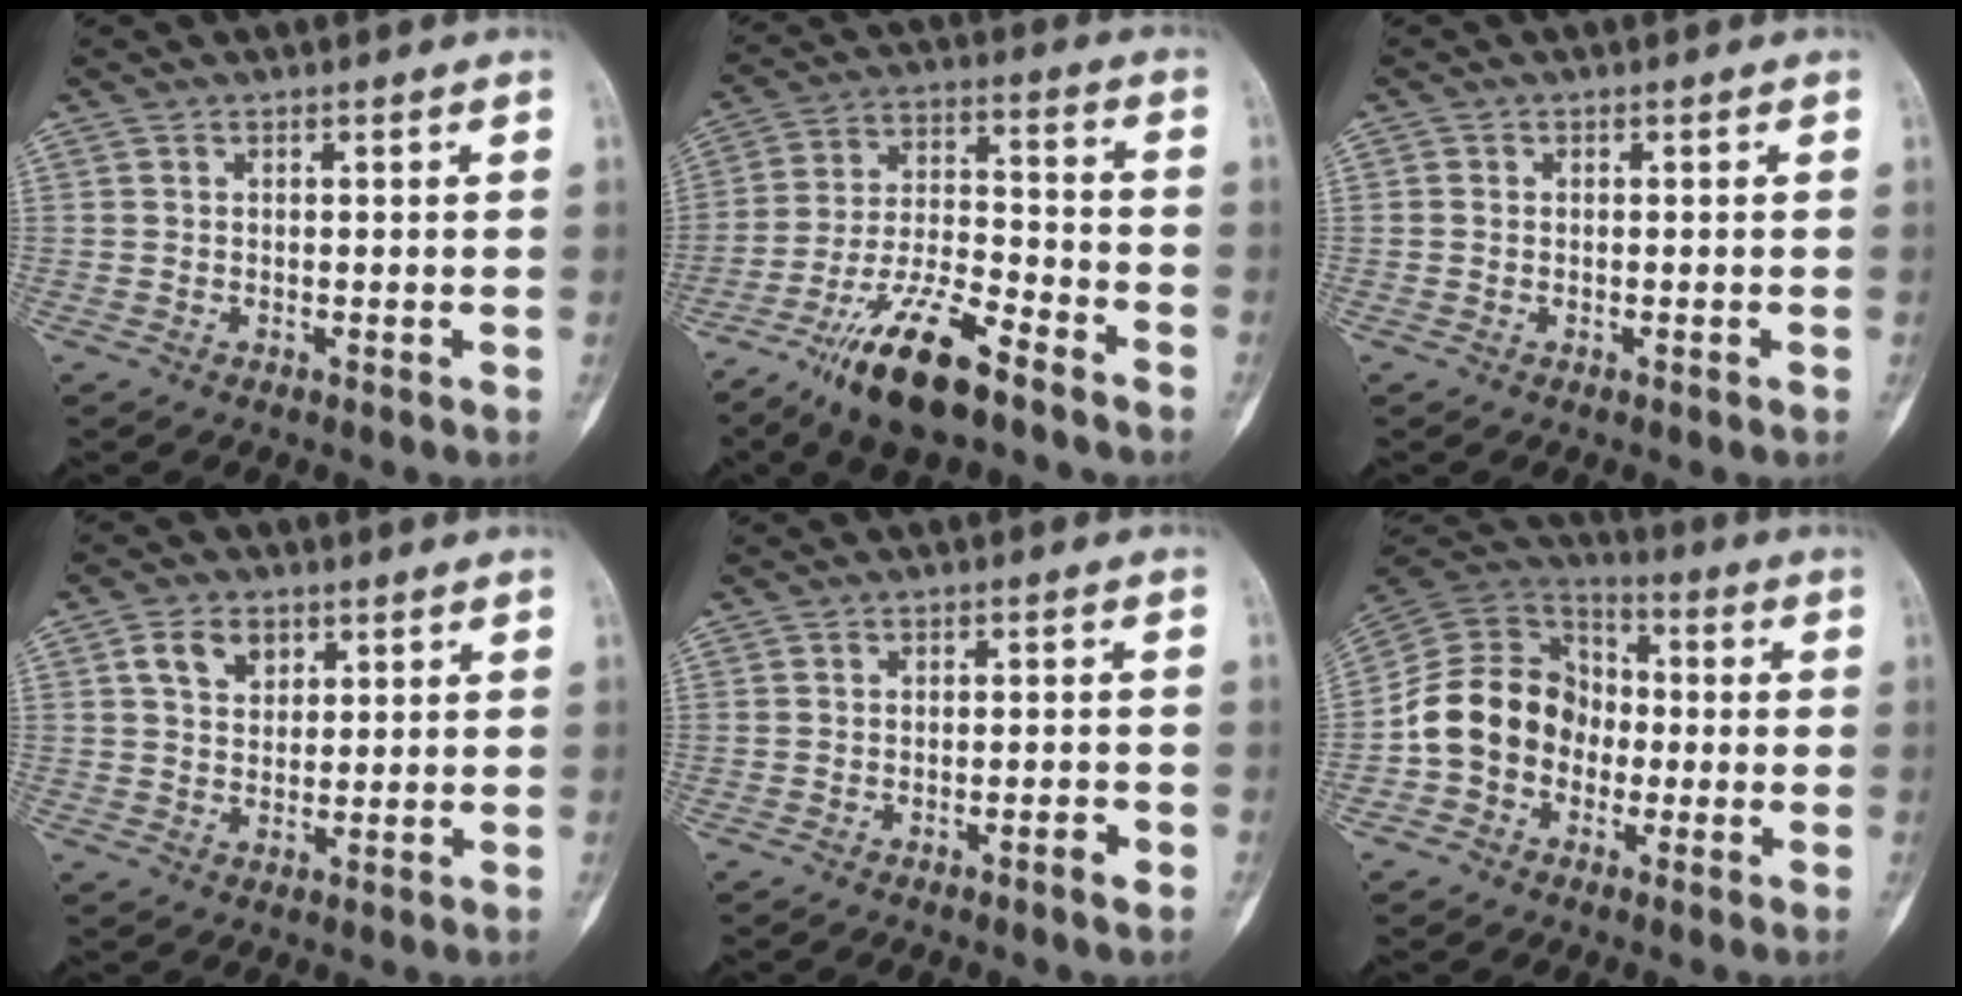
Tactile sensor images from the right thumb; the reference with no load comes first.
{"total": 16.2, "force": [-10.8, 4.9, 11.0], "torque": [-0.200, 0.066, -0.197]}
{"total": 0.5, "force": [-0.1, 0.5, 0.2], "torque": [0.001, 0.003, -0.003]}
{"total": 5.4, "force": [2.5, 3.8, 2.9], "torque": [-0.035, -0.006, 0.044]}
{"total": 2.2, "force": [-1.2, 0.3, 1.8], "torque": [-0.029, 0.007, -0.019]}
{"total": 13.8, "force": [-3.0, 11.6, 6.9], "torque": [-0.099, 0.047, -0.065]}